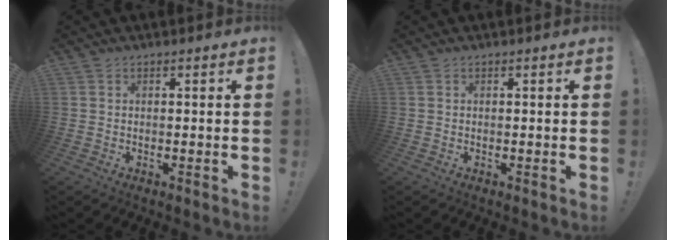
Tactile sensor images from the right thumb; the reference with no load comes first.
{"total": 0.0}